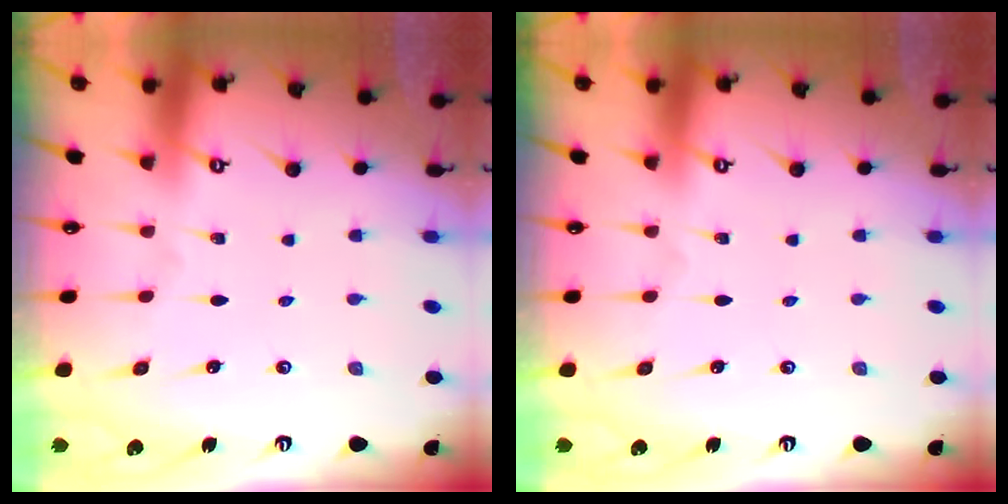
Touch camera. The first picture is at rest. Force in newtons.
{"total": 0.0}